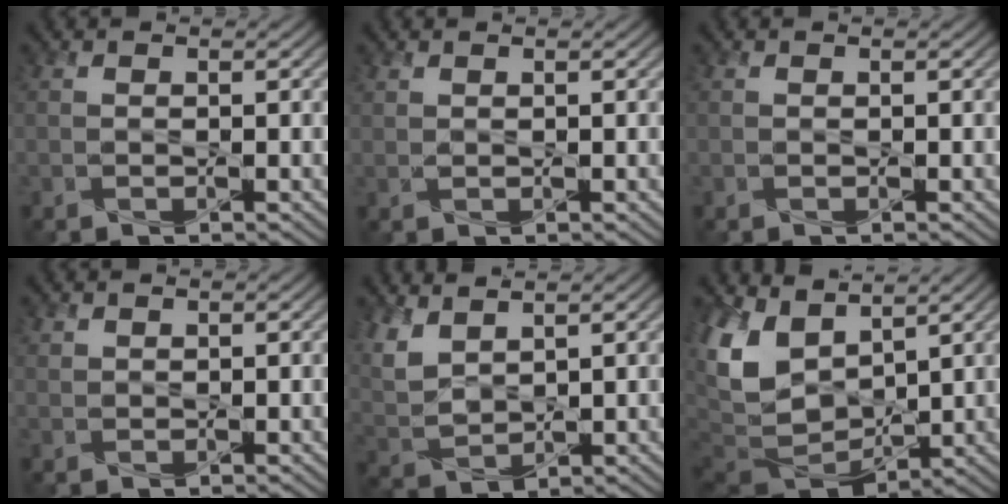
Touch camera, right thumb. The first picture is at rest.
{"total": 0.6, "force": [0.5, 0.2, 0.2], "torque": [-0.009, 0.000, 0.012]}
{"total": 0.0}
{"total": 0.8, "force": [0.7, 0.5, 0.2], "torque": [-0.008, -0.002, 0.018]}
{"total": 5.9, "force": [3.6, 2.9, 3.7], "torque": [-0.104, 0.001, 0.080]}
{"total": 10.4, "force": [2.6, 6.9, 7.4], "torque": [-0.198, -0.007, 0.052]}